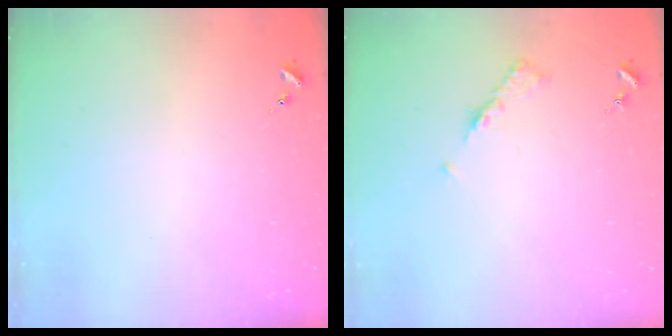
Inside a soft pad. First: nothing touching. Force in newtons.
{"total": 5.3, "press": 5.2, "slide": 0.7}